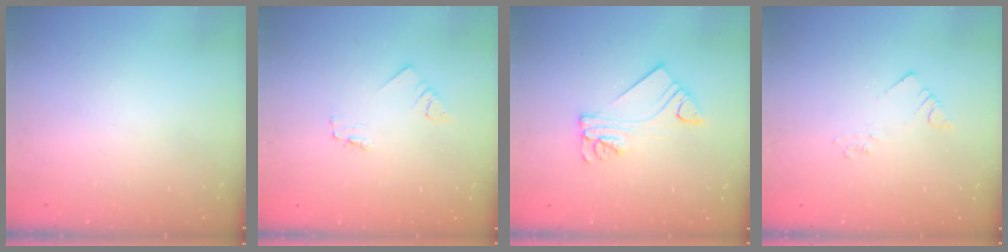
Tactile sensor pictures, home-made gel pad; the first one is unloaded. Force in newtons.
{"total": 1.2, "press": 1.2, "slide": 0.1}
{"total": 9.7, "press": 9.7, "slide": 0.9}
{"total": 2.2, "press": 2.2, "slide": 0.1}